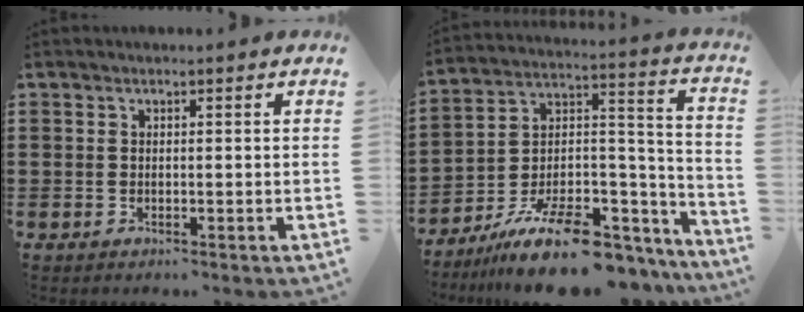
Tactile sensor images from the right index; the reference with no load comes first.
{"total": 13.9, "force": [-9.6, 5.4, 8.5], "torque": [-0.146, 0.037, -0.163]}